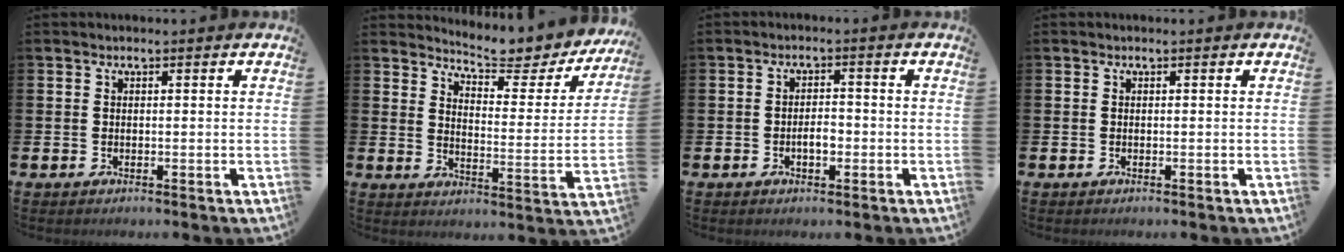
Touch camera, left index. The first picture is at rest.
{"total": 5.9, "force": [5.7, 0.8, 1.4], "torque": [-0.046, -0.050, 0.092]}
{"total": 2.4, "force": [-0.7, 1.2, 1.9], "torque": [-0.028, 0.001, -0.016]}
{"total": 0.0}